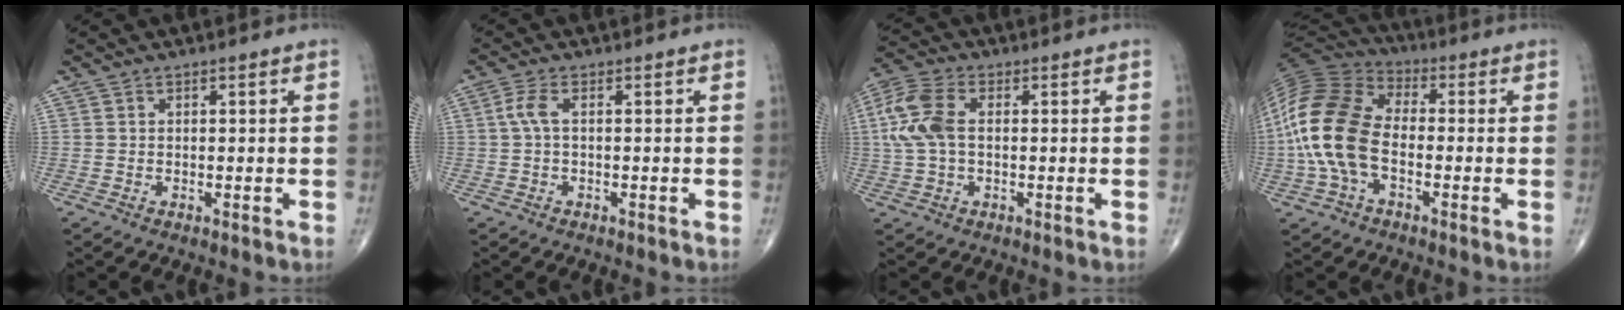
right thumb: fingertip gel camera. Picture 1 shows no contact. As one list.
[{"total": 2.9, "force": [0.2, 1.0, 2.7], "torque": [-0.072, 0.007, -0.001]}, {"total": 9.8, "force": [0.9, 5.8, 7.8], "torque": [-0.191, 0.019, 0.014]}, {"total": 17.5, "force": [-2.6, 10.5, 13.7], "torque": [-0.293, 0.030, -0.057]}]